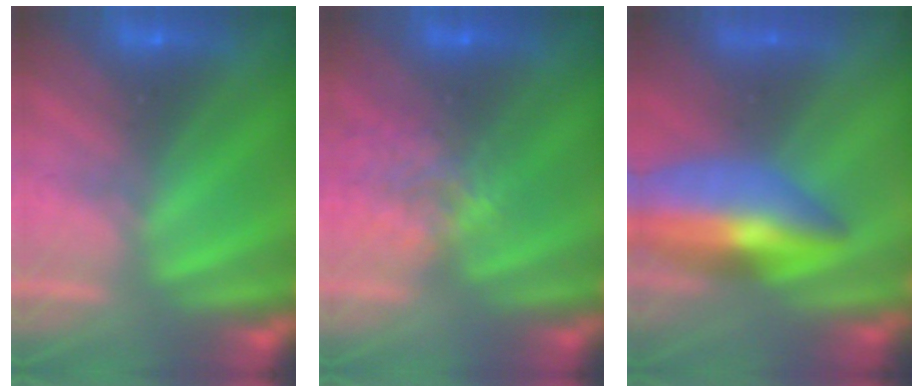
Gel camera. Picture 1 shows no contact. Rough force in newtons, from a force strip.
{"total": 4.7}
{"total": 6.0}